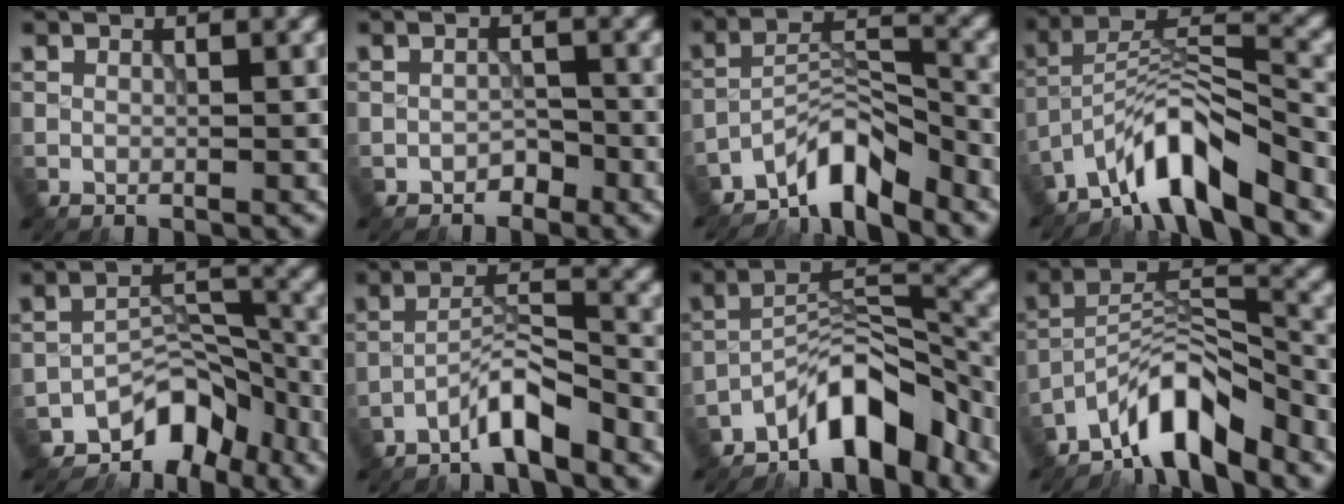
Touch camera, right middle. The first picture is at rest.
{"total": 1.4, "force": [-1.2, 0.7, 0.4], "torque": [-0.003, 0.005, -0.019]}
{"total": 5.7, "force": [-4.8, 1.5, 2.7], "torque": [-0.034, 0.010, -0.094]}
{"total": 7.7, "force": [-6.0, 1.6, 4.6], "torque": [-0.073, 0.013, -0.114]}
{"total": 6.2, "force": [-4.8, 3.0, 2.6], "torque": [-0.018, 0.005, -0.083]}
{"total": 4.1, "force": [-3.2, 0.6, 2.4], "torque": [-0.044, 0.015, -0.067]}
{"total": 7.5, "force": [-5.8, 2.4, 4.1], "torque": [-0.047, 0.015, -0.109]}
{"total": 7.1, "force": [-5.7, 1.9, 3.7], "torque": [-0.055, 0.010, -0.110]}